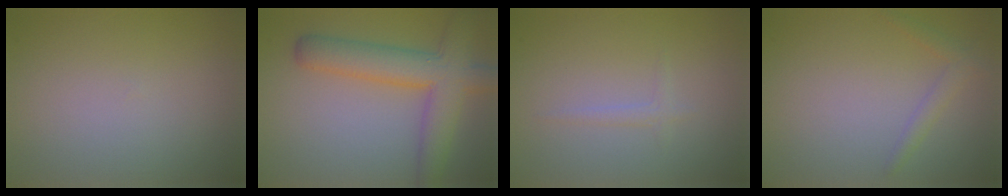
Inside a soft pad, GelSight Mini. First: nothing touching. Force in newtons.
{"total": 5.3, "press": 5.3, "slide": 0.3}
{"total": 0.9, "press": 0.9, "slide": 0.1}
{"total": 1.4, "press": 1.4, "slide": 0.1}